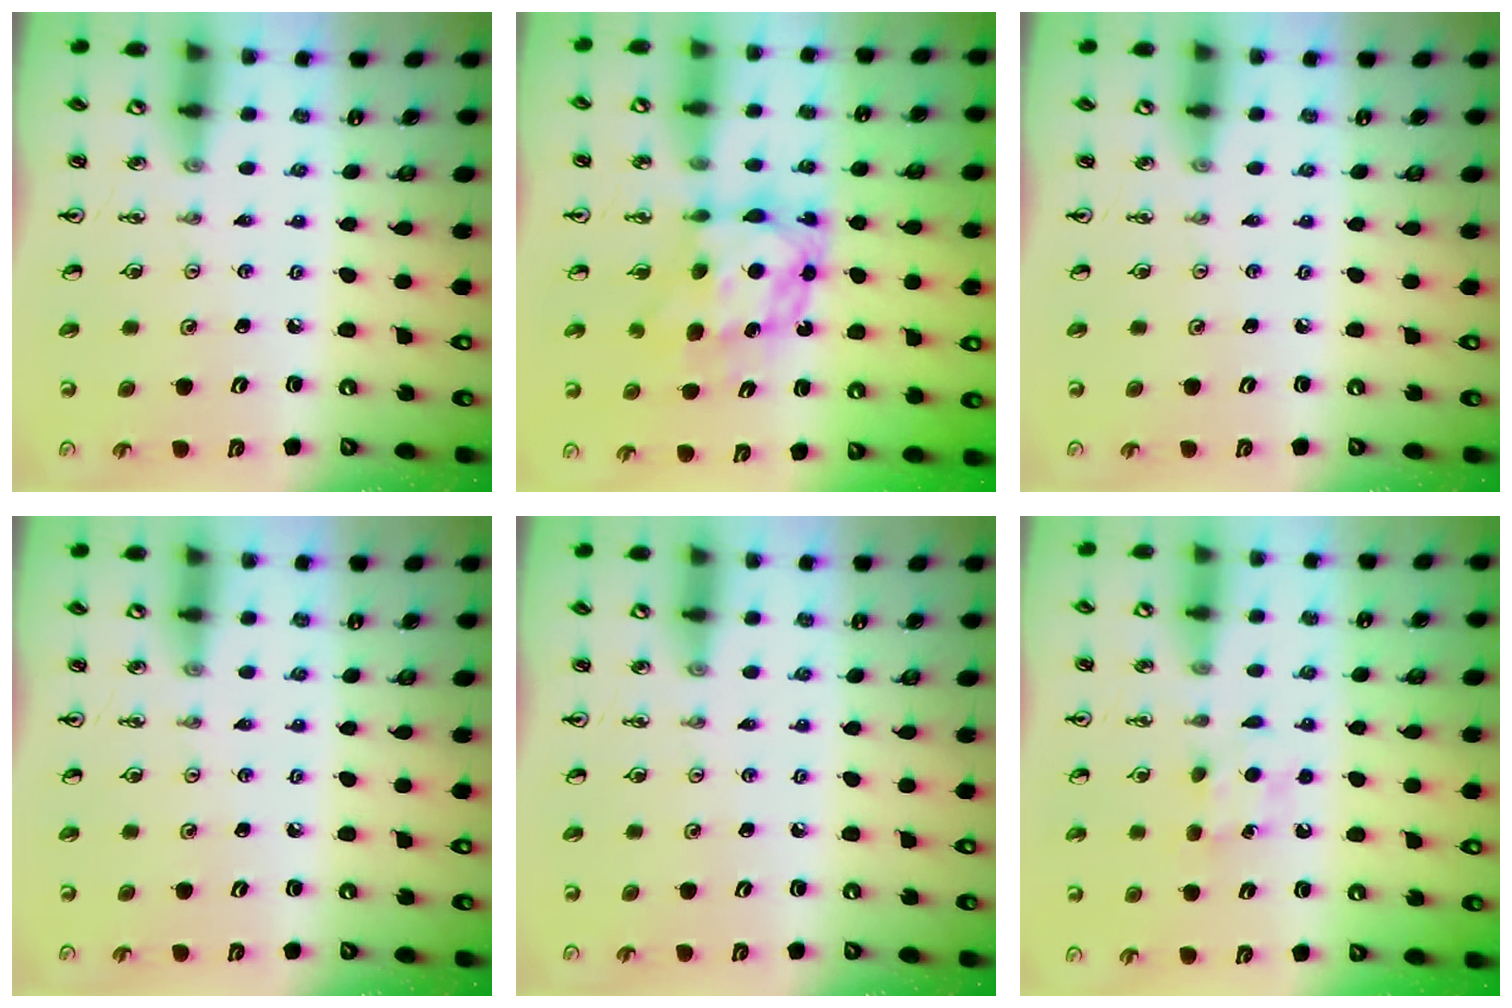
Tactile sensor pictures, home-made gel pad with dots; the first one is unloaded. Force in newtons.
{"total": 7.5, "press": 7.5, "slide": 0.8}
{"total": 0.0}
{"total": 0.0}
{"total": 0.0}
{"total": 6.3, "press": 6.2, "slide": 0.8}